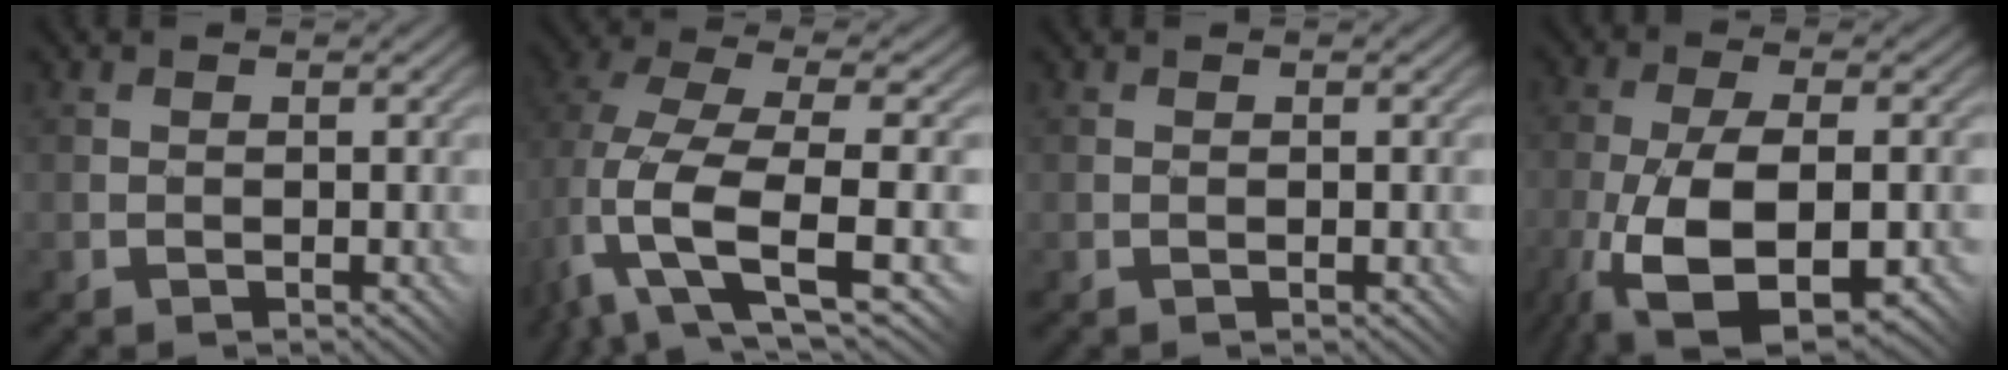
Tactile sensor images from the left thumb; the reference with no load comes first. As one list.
[{"total": 9.3, "force": [-2.2, 3.4, 8.4], "torque": [-0.189, 0.006, -0.049]}, {"total": 0.0}, {"total": 13.7, "force": [-6.0, 6.1, 10.7], "torque": [-0.229, -0.026, -0.095]}]